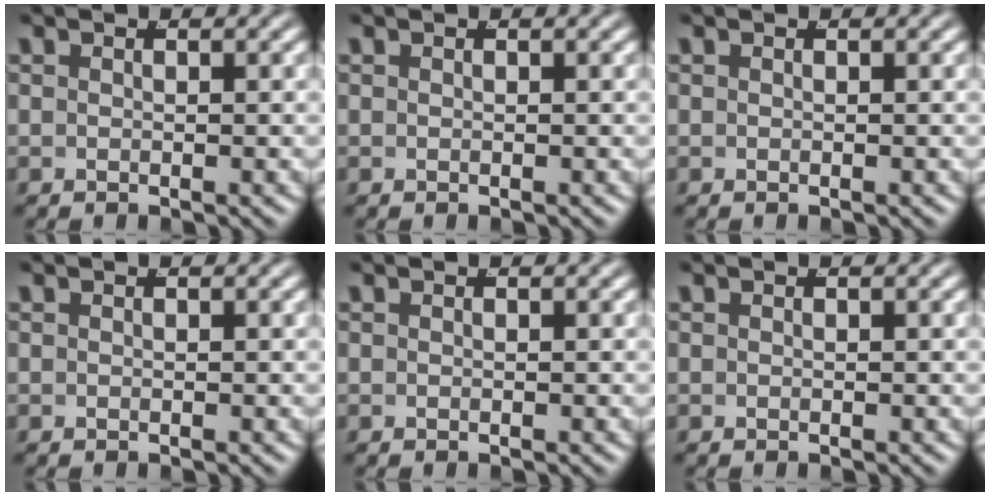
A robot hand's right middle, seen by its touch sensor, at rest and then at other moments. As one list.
[{"total": 0.0}, {"total": 0.0}, {"total": 0.0}, {"total": 0.0}, {"total": 0.0}]